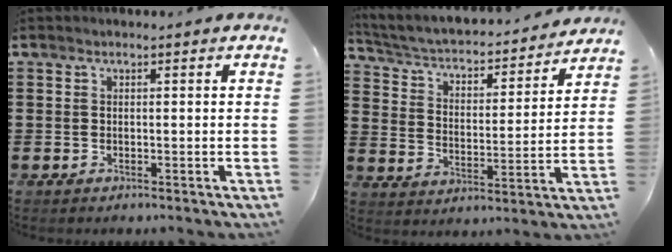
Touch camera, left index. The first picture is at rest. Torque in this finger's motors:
{"motor_torque": [2.14, 0.00, 0.44, 0.12]}